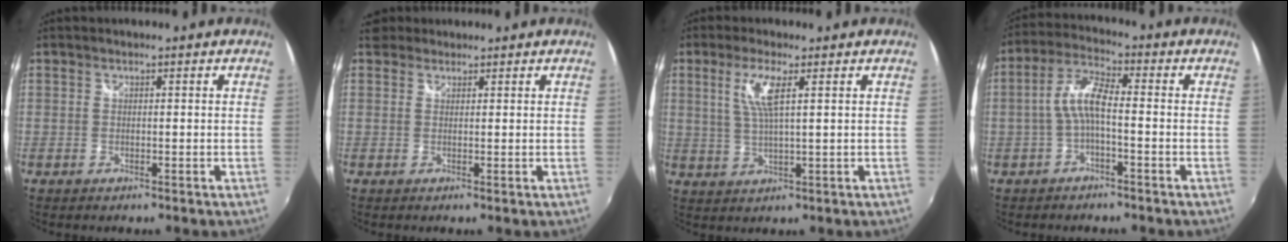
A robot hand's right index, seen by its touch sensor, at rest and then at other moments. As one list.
[{"total": 1.9, "force": [1.1, 1.5, 0.2], "torque": [0.000, 0.009, 0.015]}, {"total": 5.6, "force": [2.0, 0.5, 5.2], "torque": [-0.107, -0.004, 0.043]}, {"total": 6.3, "force": [-1.5, 1.6, 5.9], "torque": [-0.129, 0.016, -0.032]}]